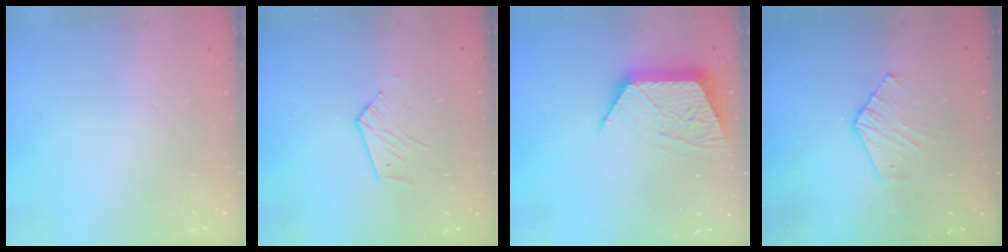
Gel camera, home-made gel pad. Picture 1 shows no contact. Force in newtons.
{"total": 4.0, "press": 4.0, "slide": 0.4}
{"total": 11.8, "press": 11.8, "slide": 0.6}
{"total": 4.6, "press": 4.6, "slide": 0.4}